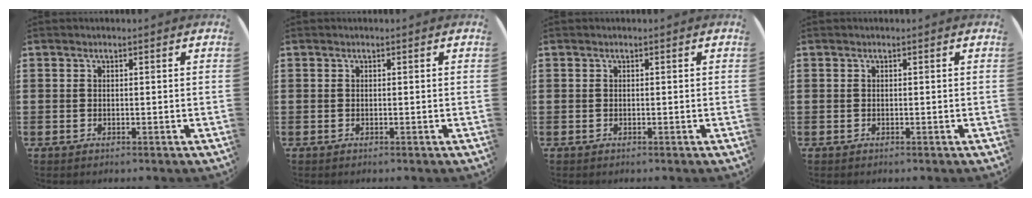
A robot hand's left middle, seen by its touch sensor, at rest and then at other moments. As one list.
[{"total": 0.0}, {"total": 0.0}, {"total": 0.0}]